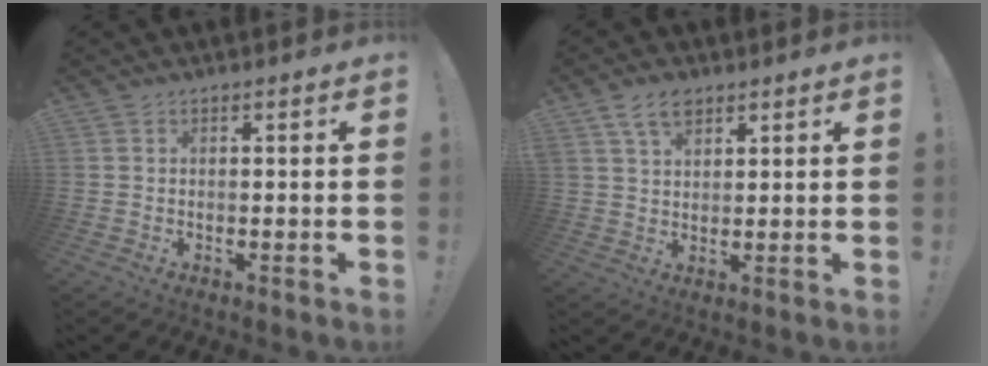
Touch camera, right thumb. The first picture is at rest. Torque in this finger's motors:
{"motor_torque": [0.03, 0.39, 1.05, 0.19, 0.11]}